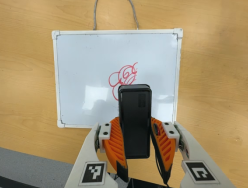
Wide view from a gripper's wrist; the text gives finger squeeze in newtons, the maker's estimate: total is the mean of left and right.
{"total": 7.6, "left": 6.6, "right": 8.6}